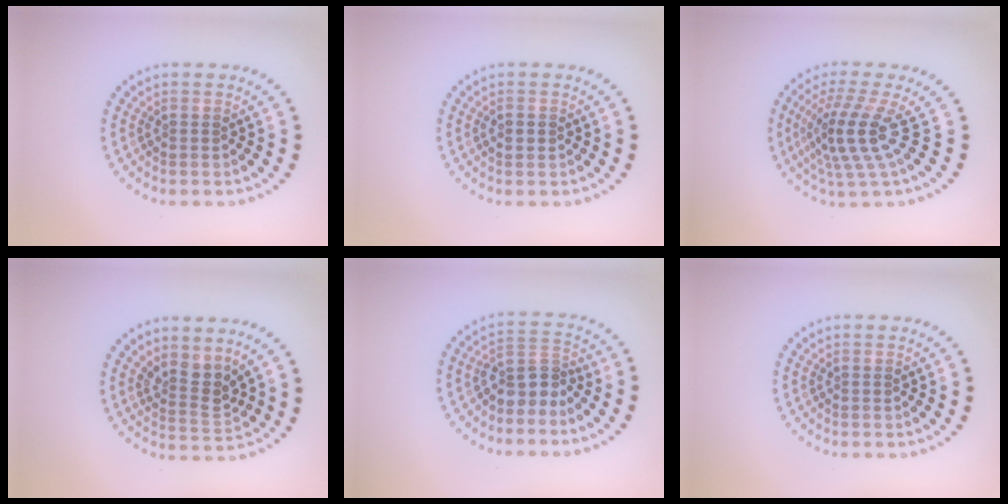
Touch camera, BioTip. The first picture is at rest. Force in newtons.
{"total": 1.3, "press": 1.3, "slide": 0.0}
{"total": 4.4, "press": 3.0, "slide": 3.2}
{"total": 2.7, "press": 2.0, "slide": 1.8}
{"total": 3.0, "press": 2.3, "slide": 1.8}
{"total": 0.0}